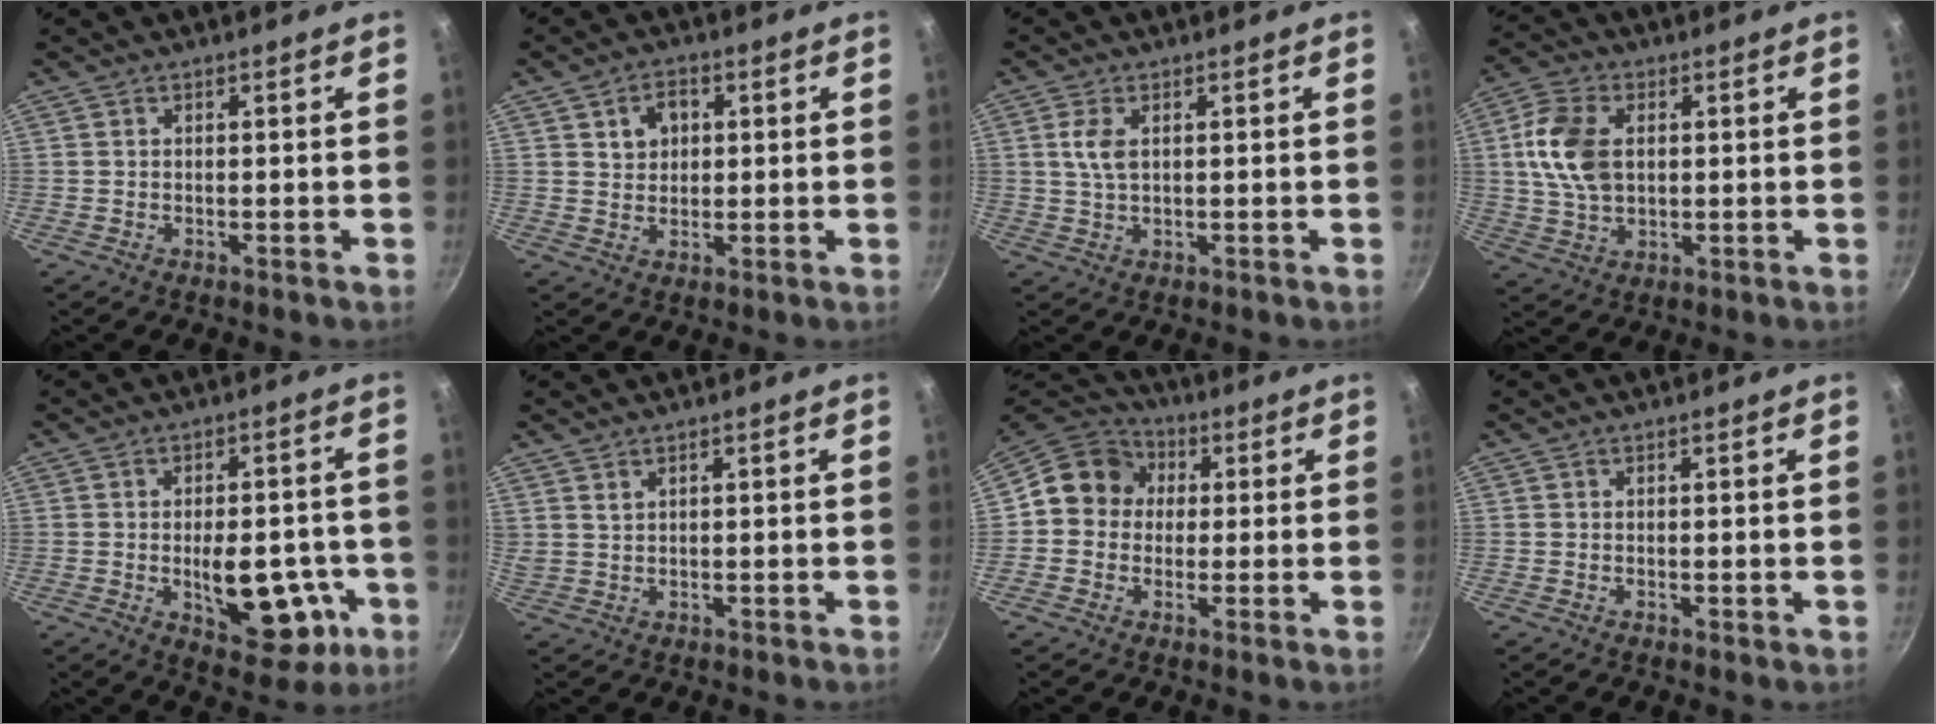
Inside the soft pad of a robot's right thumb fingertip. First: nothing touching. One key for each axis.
{"total": 5.1, "fx": 1.6, "fy": 4.0, "fz": 2.8, "tx": -0.023, "ty": 0.003, "tz": 0.027}
{"total": 4.0, "fx": 1.0, "fy": 2.2, "fz": 3.2, "tx": -0.064, "ty": -0.001, "tz": 0.019}
{"total": 11.3, "fx": 1.7, "fy": 7.4, "fz": 8.3, "tx": -0.148, "ty": 0.005, "tz": 0.029}
{"total": 14.1, "fx": -3.4, "fy": 7.4, "fz": 11.5, "tx": -0.120, "ty": 0.007, "tz": -0.034}
{"total": 1.7, "fx": 1.2, "fy": 0.9, "fz": 0.8, "tx": -0.011, "ty": -0.003, "tz": 0.027}
{"total": 10.6, "fx": 1.2, "fy": 9.6, "fz": 4.2, "tx": -0.036, "ty": 0.023, "tz": -0.003}
{"total": 0.0}